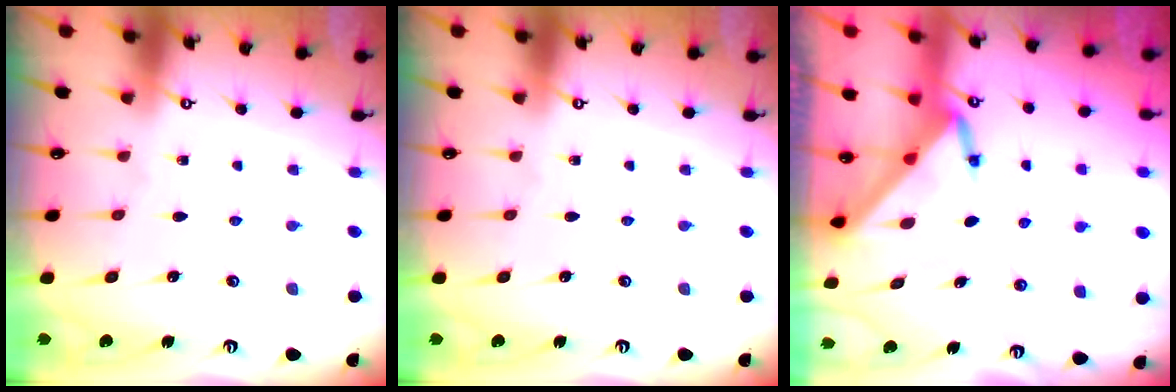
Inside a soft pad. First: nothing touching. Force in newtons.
{"total": 0.0}
{"total": 3.4, "press": 3.4, "slide": 0.1}